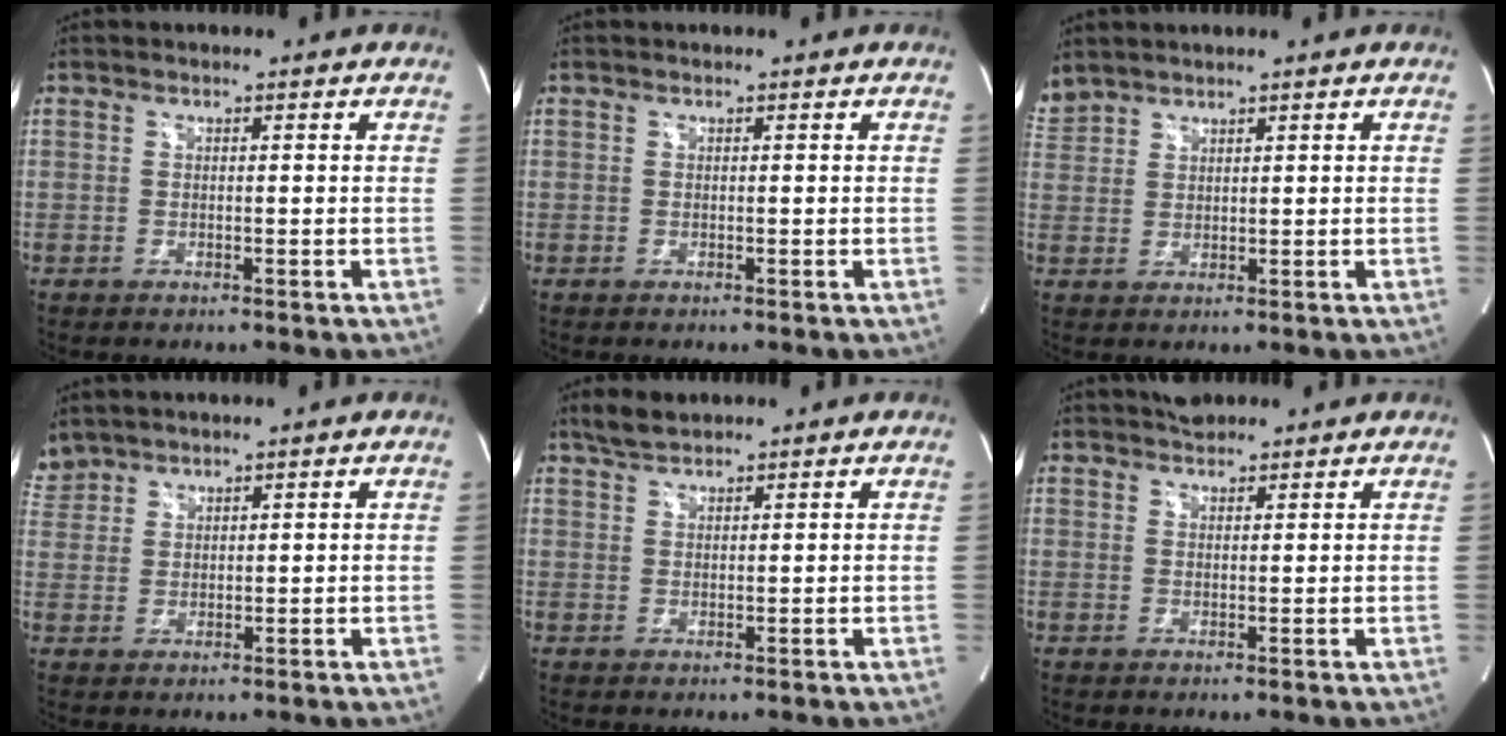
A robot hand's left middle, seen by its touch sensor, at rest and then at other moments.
{"total": 0.0}
{"total": 3.7, "force": [3.6, 0.9, 0.5], "torque": [-0.027, 0.022, 0.083]}
{"total": 4.0, "force": [3.7, 1.5, -0.1], "torque": [-0.006, 0.018, 0.080]}
{"total": 2.9, "force": [2.6, 0.7, 1.1], "torque": [-0.027, 0.012, 0.052]}
{"total": 2.6, "force": [2.4, 1.0, 0.6], "torque": [-0.013, 0.014, 0.039]}